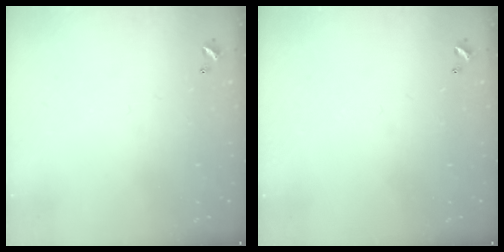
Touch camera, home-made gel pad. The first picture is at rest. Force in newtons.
{"total": 0.0}